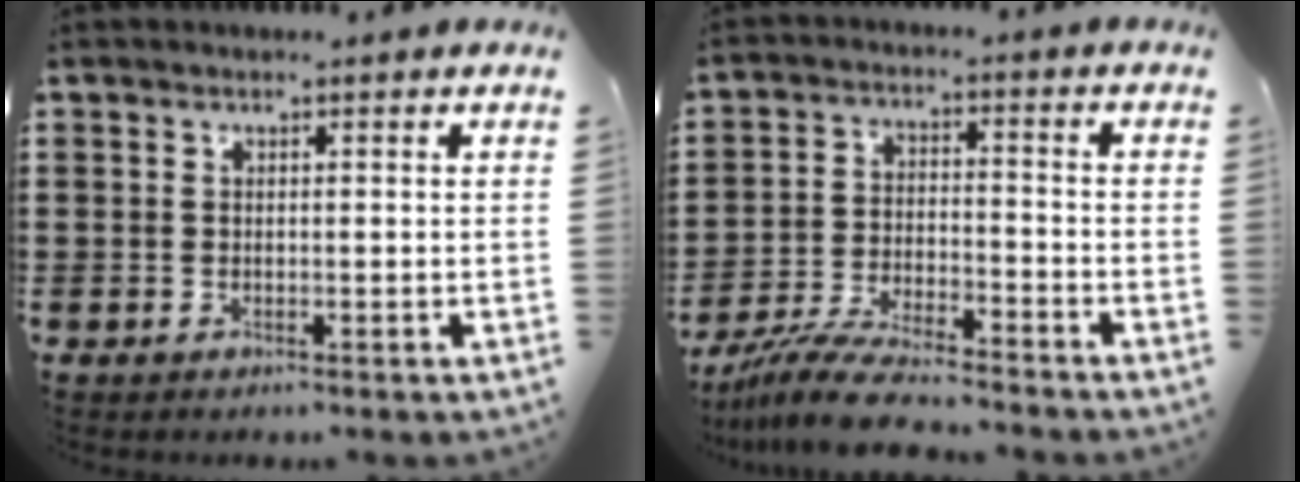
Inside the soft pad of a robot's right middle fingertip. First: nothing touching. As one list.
[{"total": 8.0, "force": [-7.3, 0.7, 3.1], "torque": [-0.066, 0.003, -0.143]}]